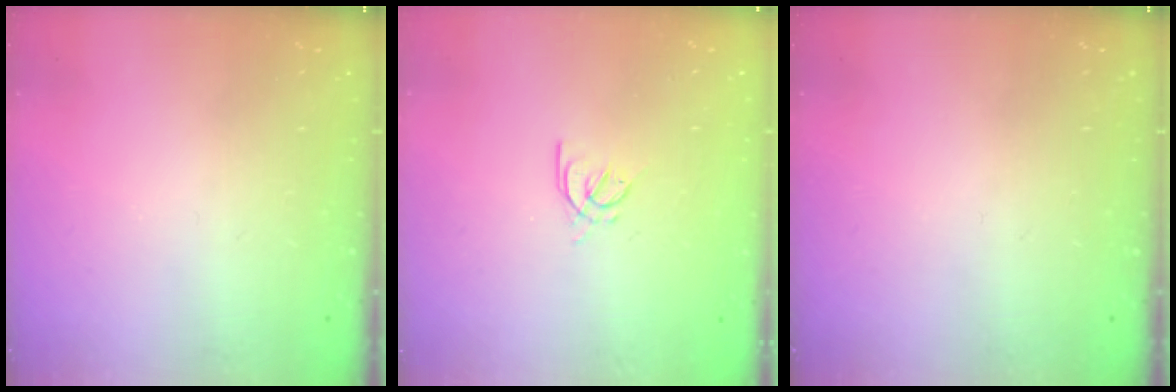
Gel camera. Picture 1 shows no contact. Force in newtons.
{"total": 3.7, "press": 3.6, "slide": 0.7}
{"total": 0.0}